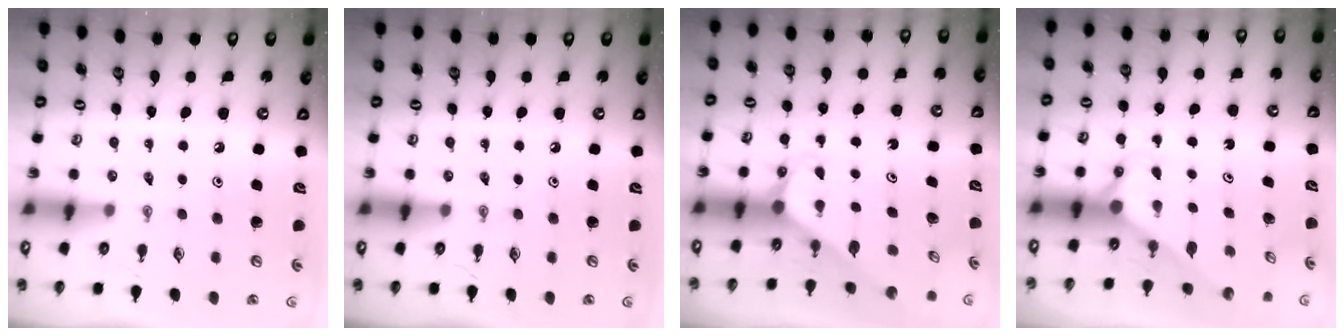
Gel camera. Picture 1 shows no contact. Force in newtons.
{"total": 0.0}
{"total": 2.0, "press": 2.0, "slide": 0.1}
{"total": 2.7, "press": 2.7, "slide": 0.0}